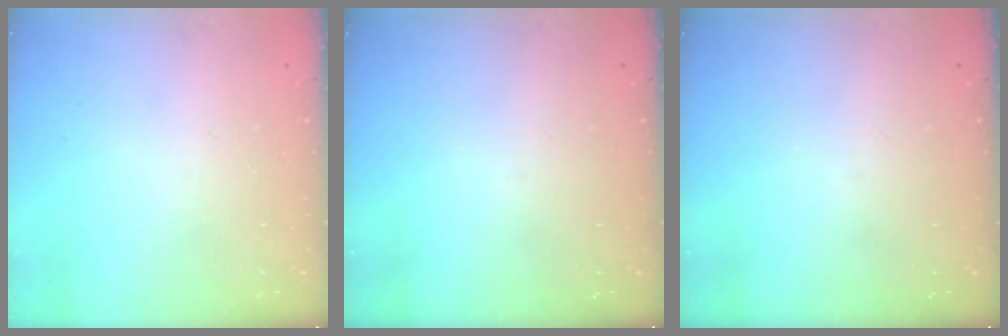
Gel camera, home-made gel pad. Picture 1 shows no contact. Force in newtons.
{"total": 0.0}
{"total": 0.0}